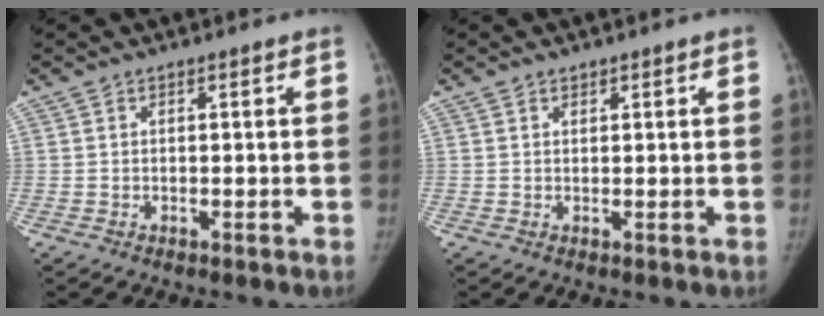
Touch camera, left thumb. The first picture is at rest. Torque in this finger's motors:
{"motor_torque": [-0.15, -0.11, -0.19, 0.01, -0.02]}